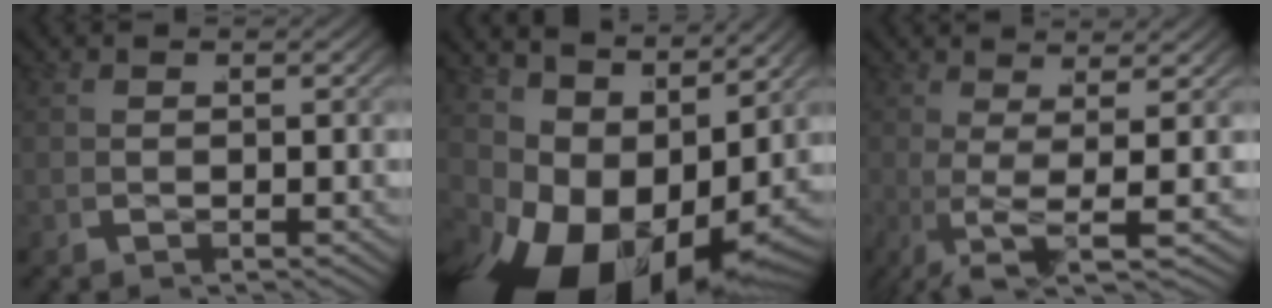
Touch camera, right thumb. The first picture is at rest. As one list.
[{"total": 13.6, "force": [-2.0, 8.1, 10.8], "torque": [-0.213, -0.044, -0.007]}, {"total": 5.0, "force": [0.1, 0.5, 5.0], "torque": [-0.103, -0.010, 0.005]}]